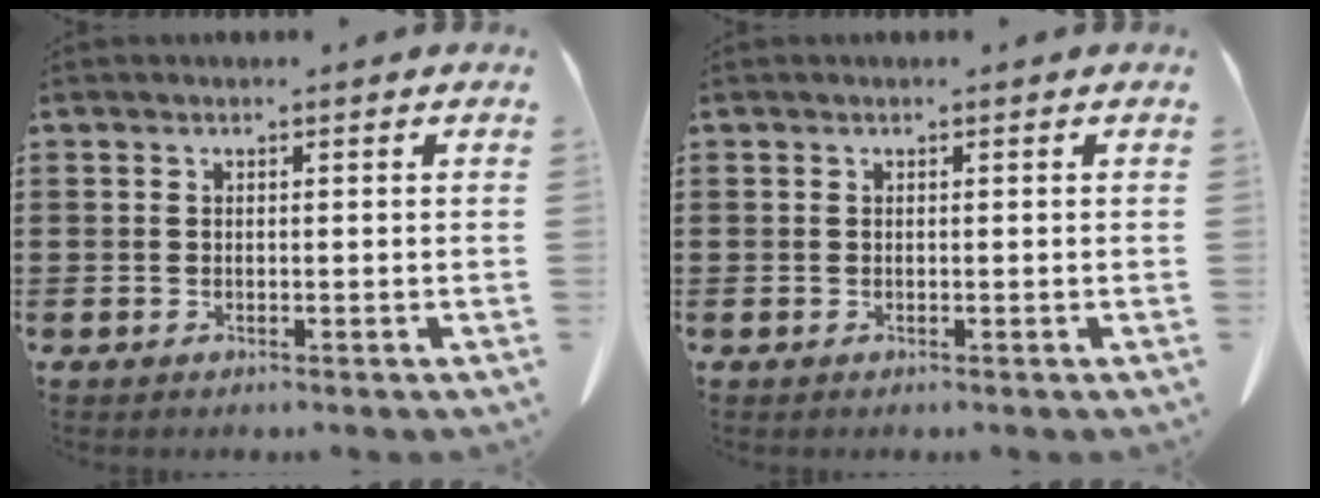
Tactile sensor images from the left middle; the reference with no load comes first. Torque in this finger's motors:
{"motor_torque": [-0.17, 0.30, 0.00, 0.00]}